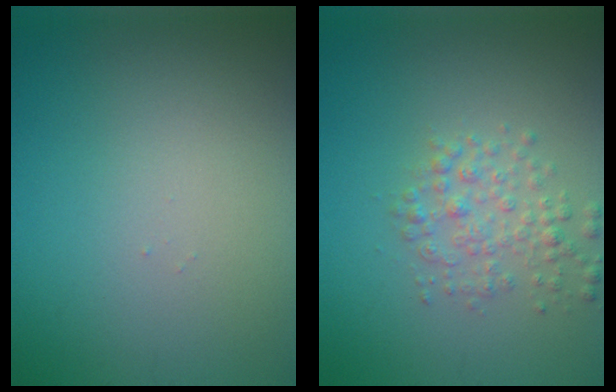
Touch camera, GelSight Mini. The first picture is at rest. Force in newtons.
{"total": 2.5, "press": 2.5, "slide": 0.1}